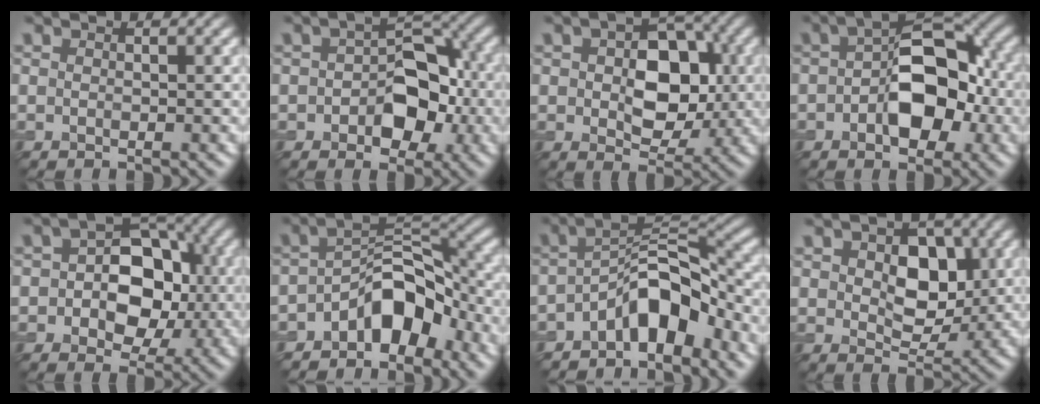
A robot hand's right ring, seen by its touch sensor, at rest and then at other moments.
{"total": 5.8, "force": [-1.0, 3.8, 4.2], "torque": [-0.055, 0.009, -0.016]}
{"total": 7.3, "force": [0.6, 4.8, 5.5], "torque": [-0.084, 0.003, 0.012]}
{"total": 7.6, "force": [-0.8, 4.2, 6.3], "torque": [-0.094, 0.016, -0.019]}
{"total": 7.5, "force": [0.3, 5.3, 5.3], "torque": [-0.064, 0.015, -0.002]}
{"total": 6.2, "force": [-3.4, 3.2, 4.0], "torque": [-0.051, 0.015, -0.067]}
{"total": 6.2, "force": [-3.3, 2.5, 4.6], "torque": [-0.071, 0.015, -0.063]}
{"total": 5.5, "force": [1.2, 3.6, 3.9], "torque": [-0.066, -0.001, 0.021]}